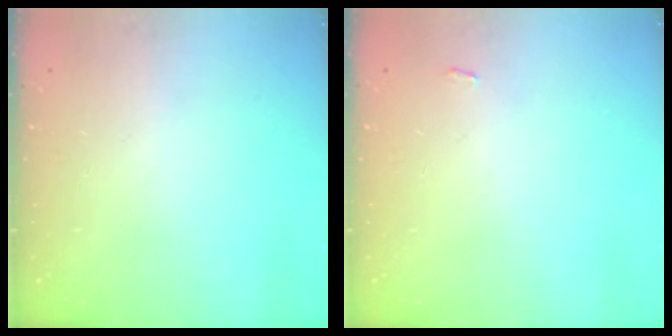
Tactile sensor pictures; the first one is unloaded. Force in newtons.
{"total": 2.2, "press": 2.2, "slide": 0.3}